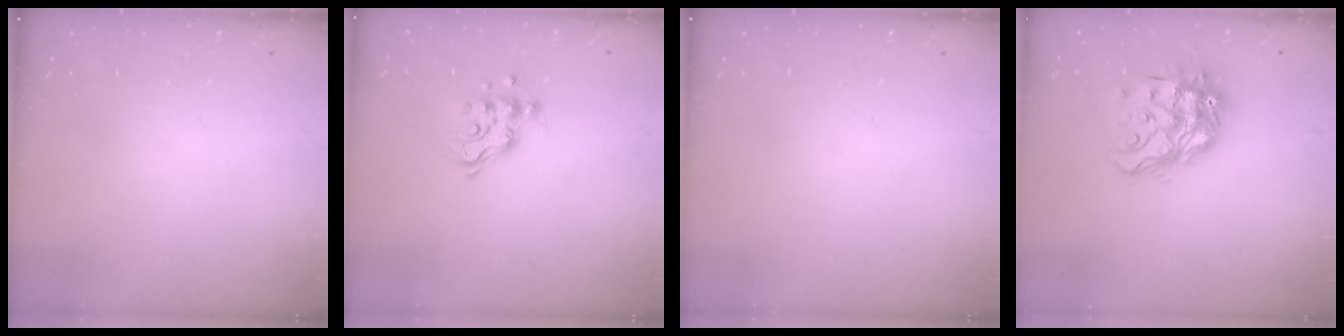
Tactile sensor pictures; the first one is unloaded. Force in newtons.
{"total": 11.2, "press": 11.2, "slide": 0.7}
{"total": 0.0}
{"total": 19.6, "press": 19.5, "slide": 2.0}